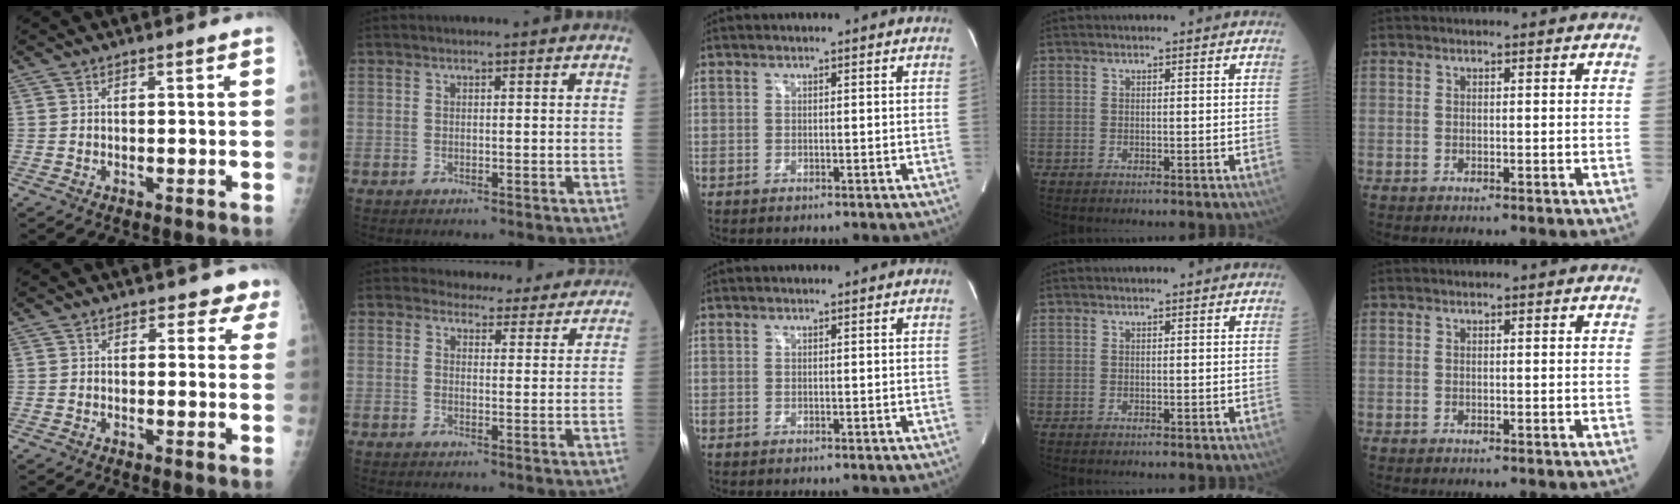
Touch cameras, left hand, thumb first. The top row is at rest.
{"thumb": {"total": 3.1, "force": [2.2, 2.2, 0.3], "torque": [0.031, -0.011, 0.009]}, "index": {"total": 9.1, "force": [8.6, 3.0, 0.5], "torque": [0.021, -0.003, 0.080]}}